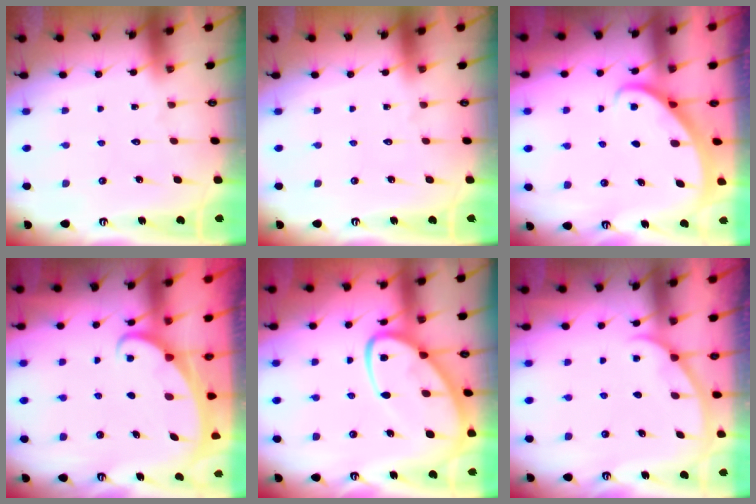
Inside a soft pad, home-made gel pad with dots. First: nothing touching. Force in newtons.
{"total": 0.0}
{"total": 2.1, "press": 2.1, "slide": 0.2}
{"total": 1.9, "press": 1.9, "slide": 0.3}
{"total": 13.2, "press": 13.1, "slide": 1.2}
{"total": 0.8, "press": 0.8, "slide": 0.2}